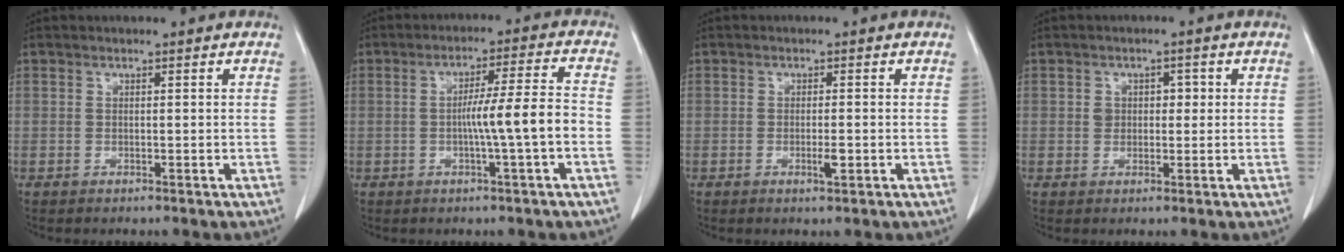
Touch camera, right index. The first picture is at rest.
{"total": 7.9, "force": [-1.7, -0.7, 7.7], "torque": [-0.122, 0.010, -0.028]}
{"total": 1.9, "force": [-0.6, 0.3, 1.8], "torque": [-0.033, -0.003, -0.009]}
{"total": 3.0, "force": [0.5, 2.2, 1.9], "torque": [-0.025, 0.012, 0.007]}